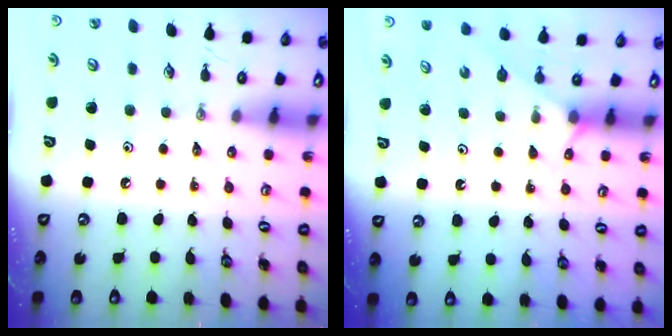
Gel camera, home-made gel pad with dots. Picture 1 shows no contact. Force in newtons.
{"total": 2.3, "press": 2.3, "slide": 0.4}